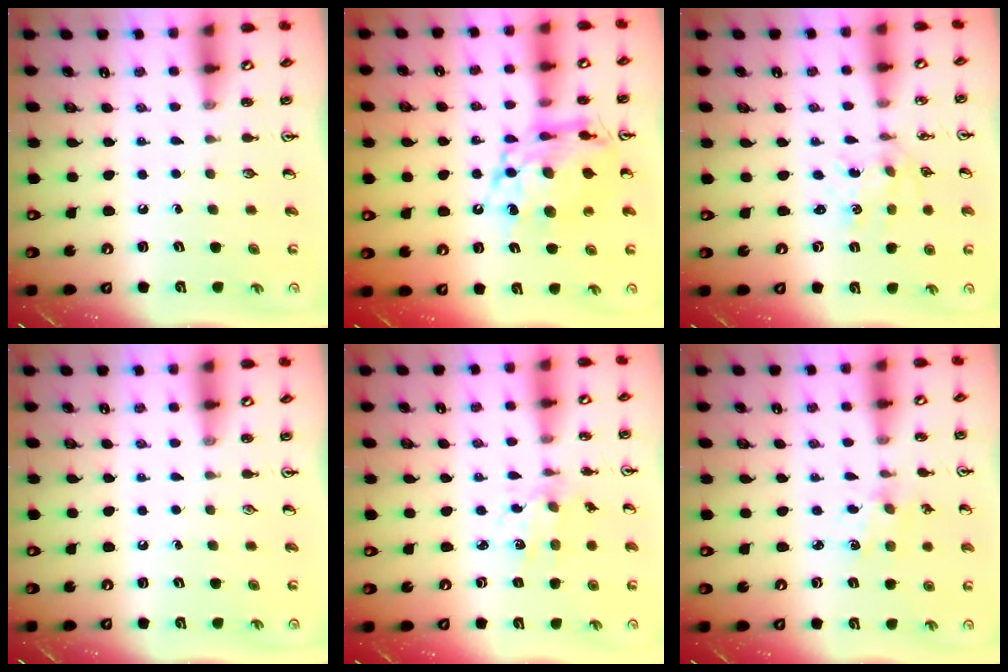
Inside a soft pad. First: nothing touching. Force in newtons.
{"total": 14.4, "press": 14.3, "slide": 1.6}
{"total": 1.2, "press": 1.2, "slide": 0.2}
{"total": 0.0}
{"total": 3.0, "press": 2.8, "slide": 0.9}
{"total": 1.9, "press": 1.8, "slide": 0.4}